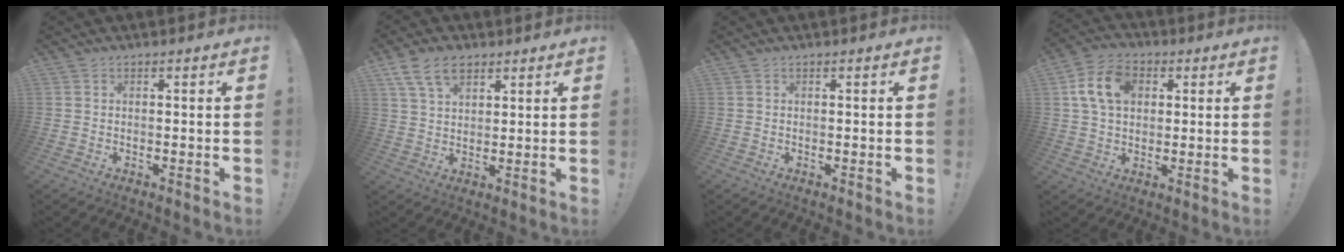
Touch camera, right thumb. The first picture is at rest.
{"total": 9.6, "force": [5.6, 5.8, 5.3], "torque": [-0.086, -0.013, 0.107]}
{"total": 0.0}
{"total": 12.0, "force": [3.3, 8.6, 7.7], "torque": [-0.137, 0.016, 0.065]}